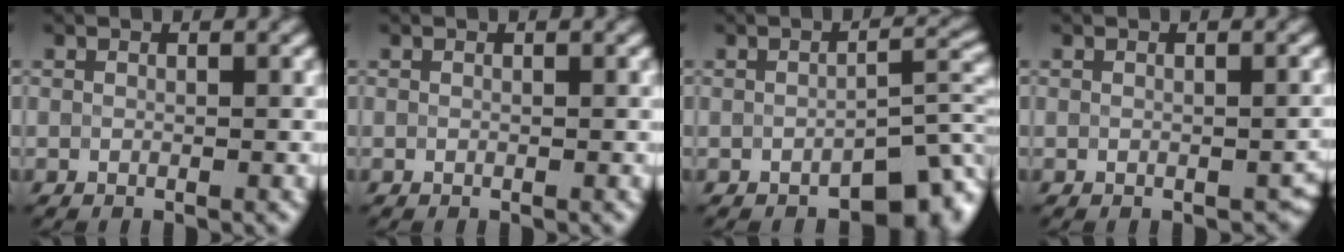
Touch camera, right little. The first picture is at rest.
{"total": 0.0}
{"total": 4.9, "force": [-3.0, 2.2, 3.2], "torque": [-0.023, 0.004, -0.047]}
{"total": 2.2, "force": [-0.8, 1.4, 1.4], "torque": [-0.008, -0.001, -0.009]}